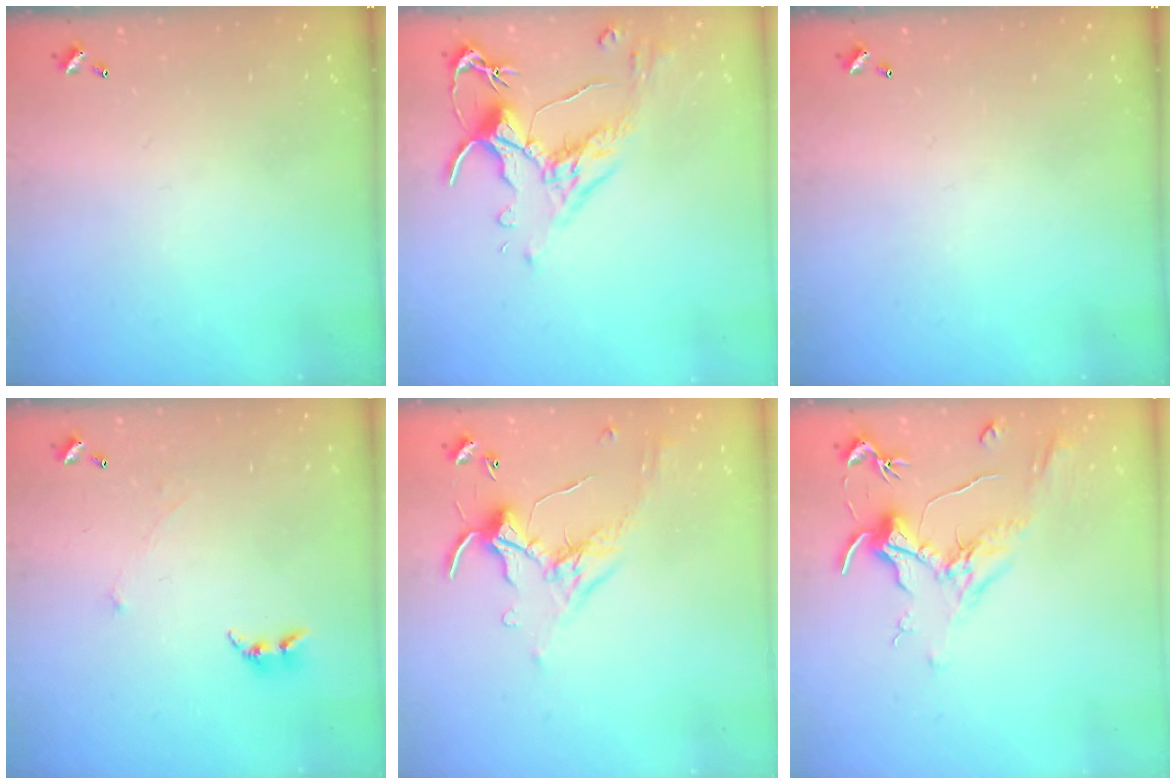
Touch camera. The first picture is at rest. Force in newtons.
{"total": 2.5, "press": 2.1, "slide": 1.3}
{"total": 0.0}
{"total": 0.7, "press": 0.6, "slide": 0.5}
{"total": 0.7, "press": 0.6, "slide": 0.4}
{"total": 1.9, "press": 1.7, "slide": 0.9}